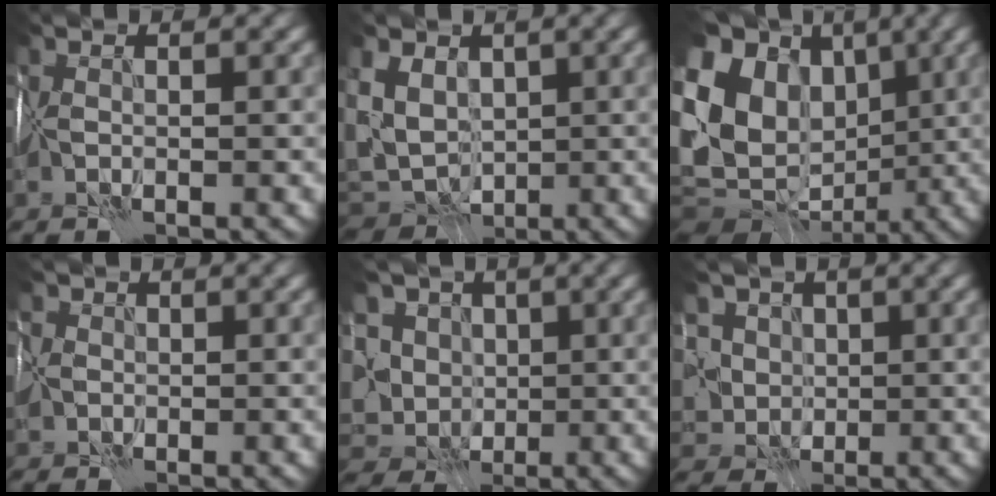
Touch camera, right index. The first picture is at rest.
{"total": 7.5, "force": [1.1, 6.0, 4.3], "torque": [-0.085, -0.007, 0.032]}
{"total": 16.0, "force": [1.1, 12.0, 10.5], "torque": [-0.206, 0.010, 0.038]}
{"total": 1.7, "force": [0.0, 1.7, 0.1], "torque": [-0.006, -0.002, 0.007]}
{"total": 10.0, "force": [2.8, 8.3, 4.9], "torque": [-0.095, 0.011, 0.030]}
{"total": 5.3, "force": [1.8, 4.6, 1.9], "torque": [-0.037, 0.016, 0.025]}